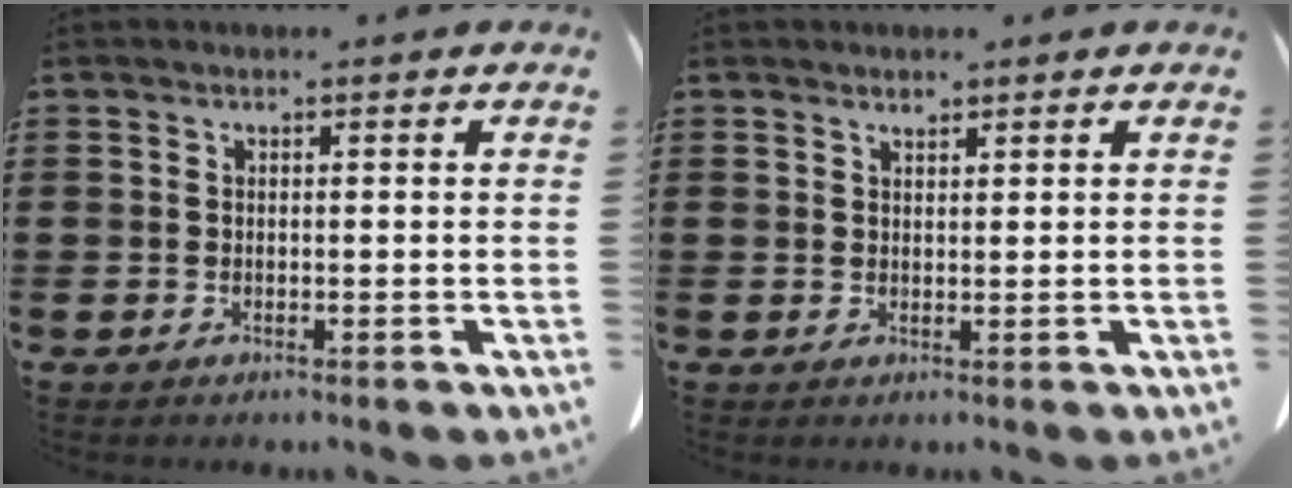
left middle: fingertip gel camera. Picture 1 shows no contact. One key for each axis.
{"total": 1.1, "fx": 1.0, "fy": 0.3, "fz": 0.4, "tx": -0.009, "ty": 0.000, "tz": 0.020}